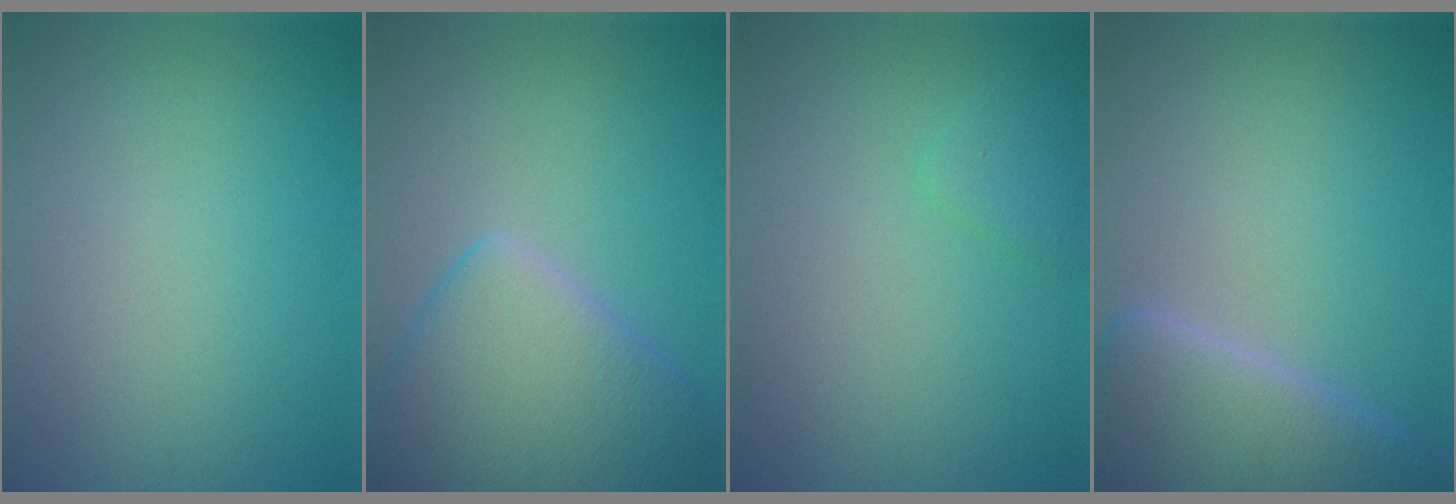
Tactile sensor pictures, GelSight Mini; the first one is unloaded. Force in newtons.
{"total": 8.4, "press": 8.4, "slide": 0.6}
{"total": 1.4, "press": 1.4, "slide": 0.1}
{"total": 7.9, "press": 7.9, "slide": 0.4}